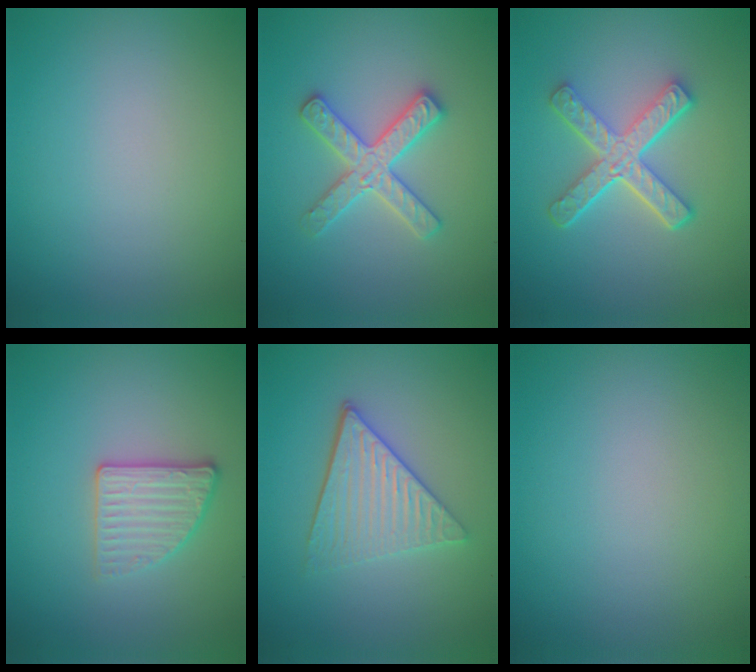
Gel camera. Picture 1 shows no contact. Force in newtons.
{"total": 3.1, "press": 3.1, "slide": 0.4}
{"total": 5.2, "press": 3.9, "slide": 3.5}
{"total": 2.7, "press": 2.6, "slide": 0.8}
{"total": 4.3, "press": 3.4, "slide": 2.6}
{"total": 0.0}